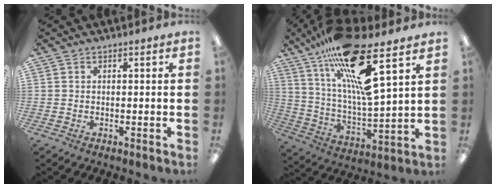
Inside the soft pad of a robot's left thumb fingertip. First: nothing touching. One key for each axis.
{"total": 22.4, "fx": 14.2, "fy": 4.6, "fz": 16.7, "tx": -0.309, "ty": -0.075, "tz": 0.229}